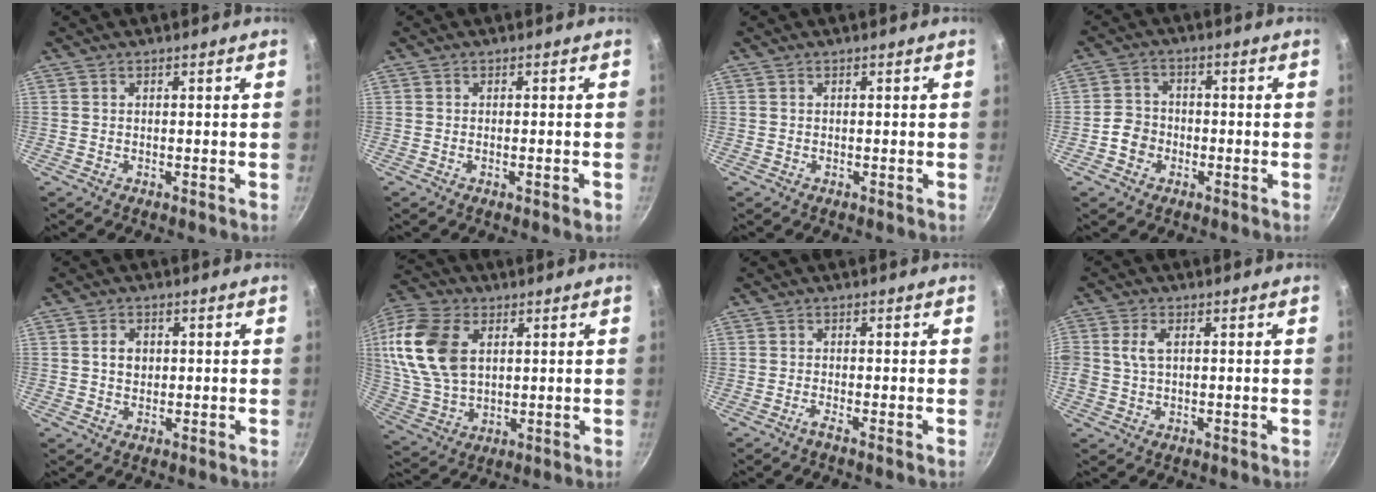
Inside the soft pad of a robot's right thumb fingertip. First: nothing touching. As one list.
[{"total": 1.7, "force": [-0.8, 0.2, 1.5], "torque": [-0.028, 0.002, -0.016]}, {"total": 0.0}, {"total": 4.9, "force": [-1.9, 4.2, 1.7], "torque": [-0.008, 0.022, -0.040]}, {"total": 4.0, "force": [0.7, 3.2, 2.3], "torque": [-0.023, 0.003, 0.009]}, {"total": 19.6, "force": [5.1, 12.9, 13.8], "torque": [-0.278, -0.005, 0.102]}, {"total": 1.2, "force": [-0.8, -0.4, 0.8], "torque": [-0.026, 0.001, -0.020]}, {"total": 4.5, "force": [0.8, 2.7, 3.5], "torque": [-0.070, 0.008, 0.014]}]